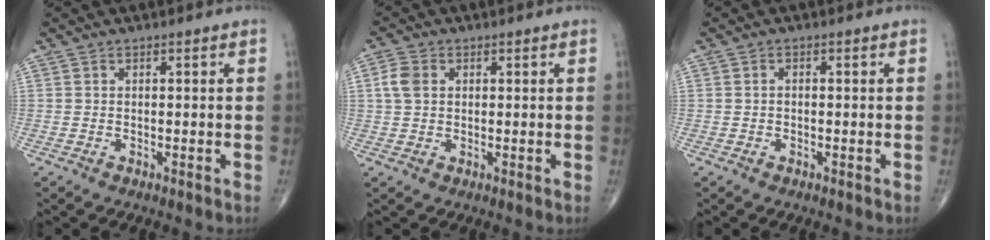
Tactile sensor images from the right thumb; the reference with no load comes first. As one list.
[{"total": 3.9, "force": [0.8, 2.8, 2.5], "torque": [-0.055, 0.006, 0.013]}, {"total": 0.5, "force": [-0.2, 0.4, 0.4], "torque": [-0.005, 0.001, -0.005]}]